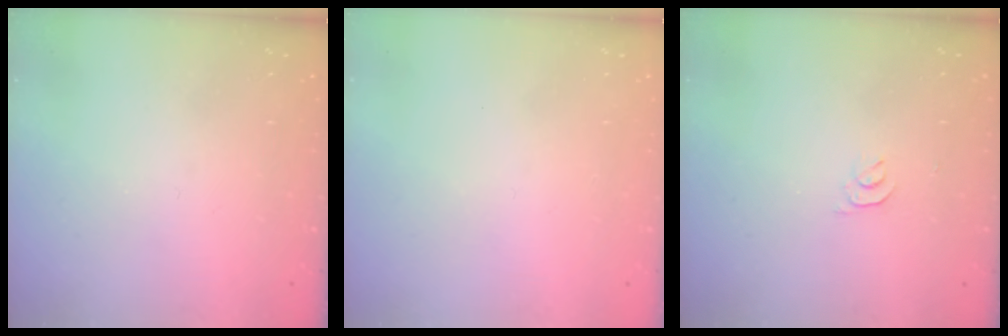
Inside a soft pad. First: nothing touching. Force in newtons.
{"total": 1.6, "press": 1.6, "slide": 0.1}
{"total": 3.3, "press": 3.2, "slide": 0.5}